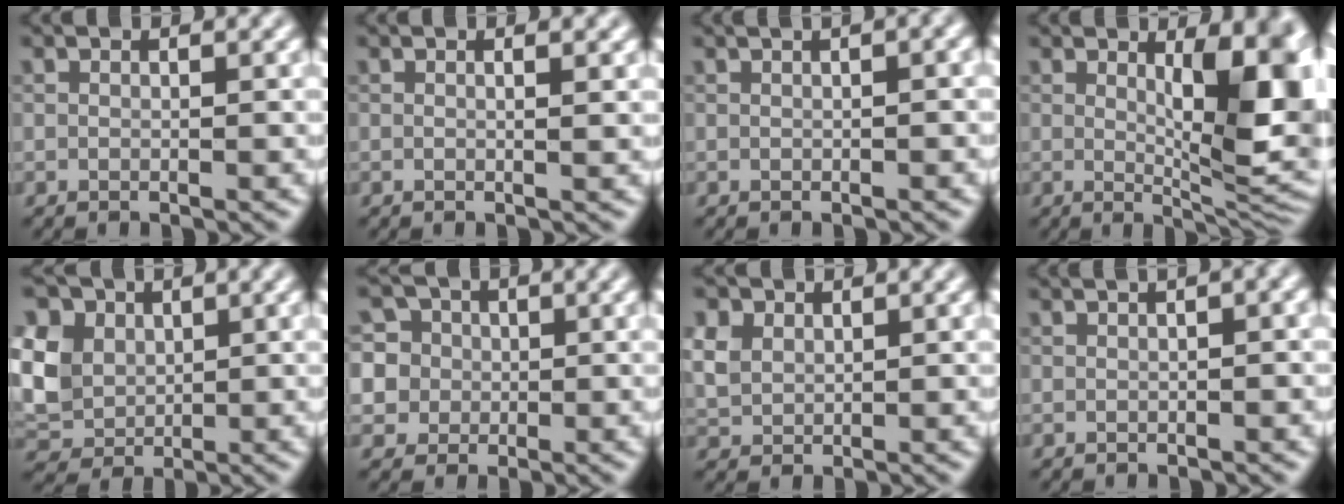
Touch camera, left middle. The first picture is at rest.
{"total": 1.5, "force": [0.4, 0.5, 1.3], "torque": [-0.016, 0.002, -0.002]}
{"total": 5.5, "force": [2.0, 2.6, 4.4], "torque": [-0.025, 0.038, 0.003]}
{"total": 9.2, "force": [1.7, 3.0, 8.6], "torque": [-0.111, -0.008, 0.033]}
{"total": 9.7, "force": [3.4, 7.4, 5.2], "torque": [-0.124, 0.030, 0.050]}
{"total": 8.3, "force": [2.7, 7.4, 2.8], "torque": [-0.071, 0.041, 0.027]}
{"total": 2.8, "force": [1.4, 2.1, 1.2], "torque": [-0.038, 0.004, 0.028]}
{"total": 6.2, "force": [2.3, 3.0, 5.0], "torque": [-0.028, 0.045, 0.005]}